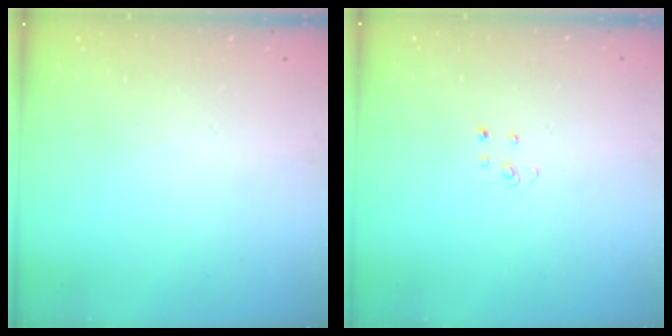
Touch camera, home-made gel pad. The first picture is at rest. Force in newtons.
{"total": 2.7, "press": 2.7, "slide": 0.3}